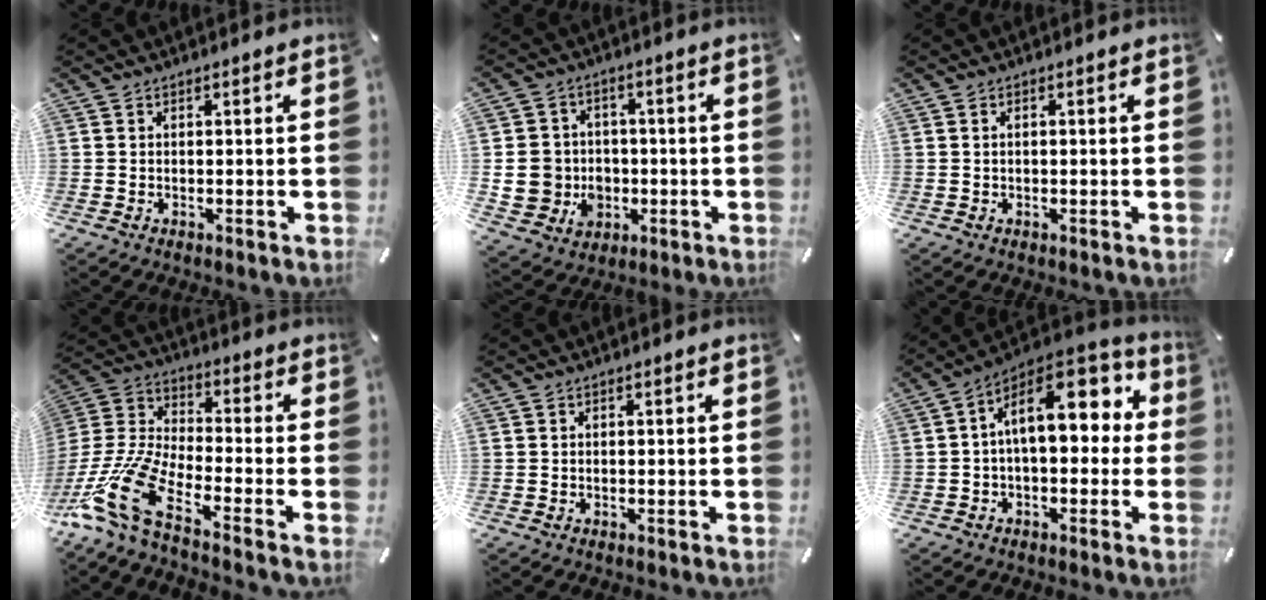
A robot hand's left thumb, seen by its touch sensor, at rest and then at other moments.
{"total": 10.6, "force": [-0.9, 9.9, 3.8], "torque": [-0.092, 0.006, -0.012]}
{"total": 0.7, "force": [0.1, 0.3, 0.7], "torque": [-0.014, 0.002, 0.000]}
{"total": 16.4, "force": [-8.7, 6.9, 12.1], "torque": [-0.274, 0.019, -0.157]}
{"total": 0.0}
{"total": 16.6, "force": [4.5, 8.9, 13.3], "torque": [-0.213, -0.016, 0.078]}